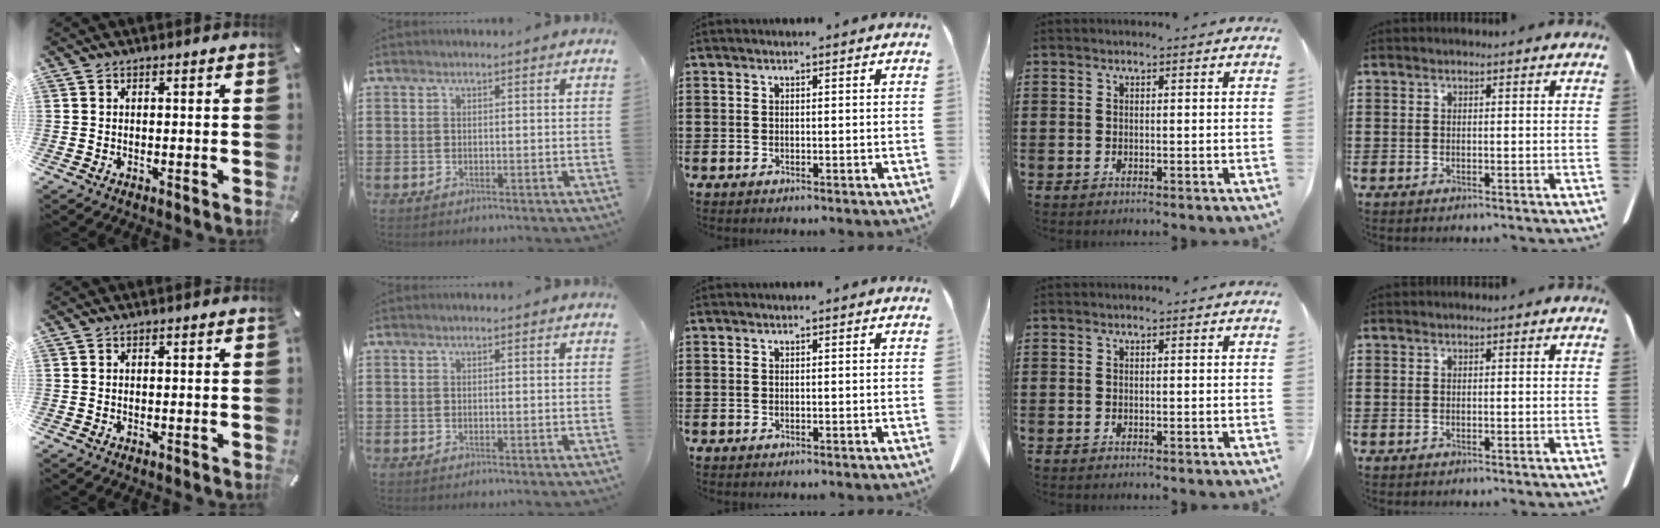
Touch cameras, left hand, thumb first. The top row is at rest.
{}